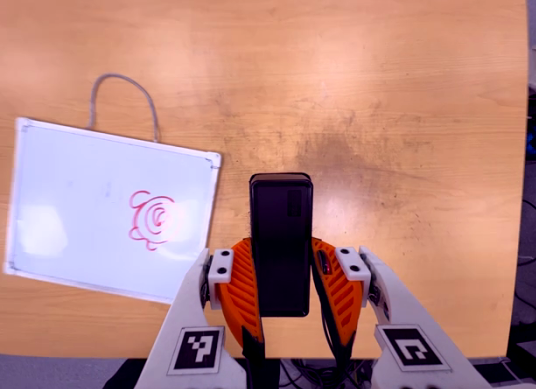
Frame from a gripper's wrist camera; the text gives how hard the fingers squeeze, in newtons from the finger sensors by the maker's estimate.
{"total": 5.0, "left": 3.7, "right": 6.4}